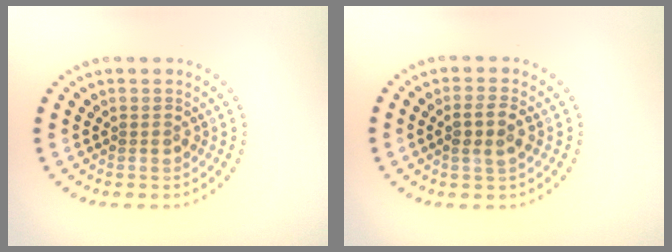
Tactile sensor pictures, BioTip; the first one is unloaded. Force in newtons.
{"total": 2.3, "press": 2.2, "slide": 0.7}